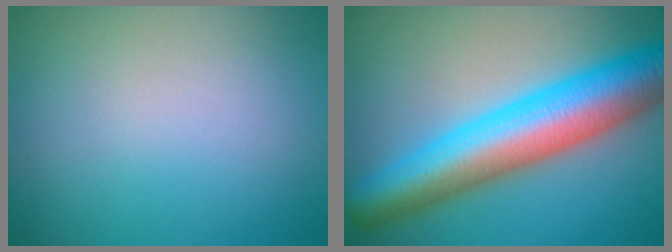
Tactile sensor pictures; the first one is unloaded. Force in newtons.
{"total": 10.1, "press": 10.1, "slide": 0.2}